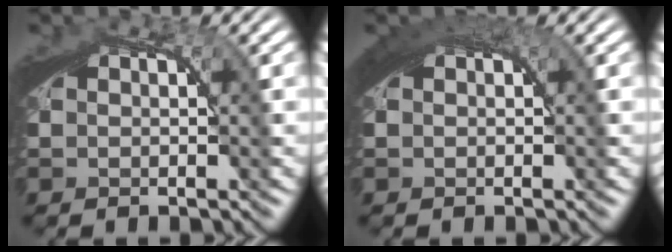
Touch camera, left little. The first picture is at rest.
{"total": 2.5, "force": [1.3, 0.6, 2.1], "torque": [-0.023, 0.012, 0.016]}